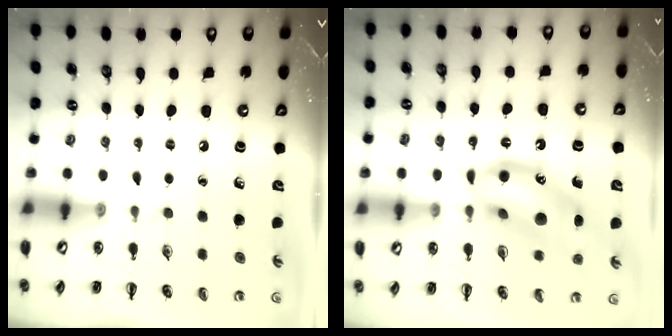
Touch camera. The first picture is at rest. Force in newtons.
{"total": 14.1, "press": 13.7, "slide": 3.2}